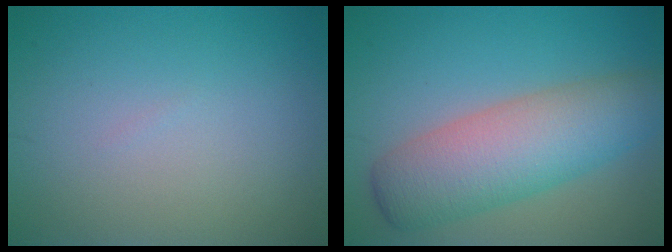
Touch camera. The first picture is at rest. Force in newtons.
{"total": 7.6, "press": 7.6, "slide": 0.2}